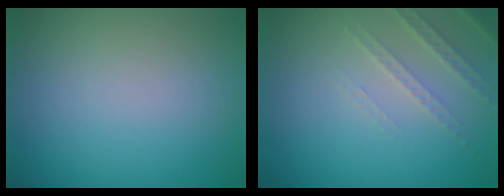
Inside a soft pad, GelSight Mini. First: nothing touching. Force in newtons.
{"total": 2.2, "press": 2.1, "slide": 0.7}